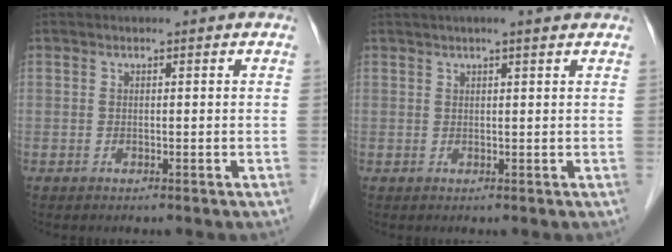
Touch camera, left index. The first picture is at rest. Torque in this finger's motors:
{"motor_torque": [0.77, -0.78, 0.24, 0.04]}